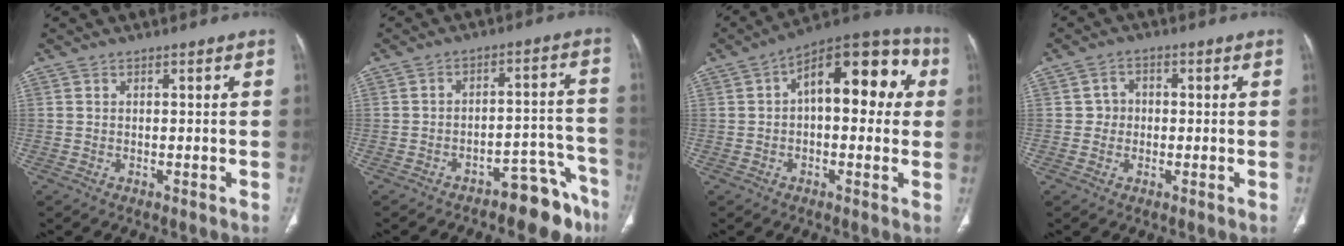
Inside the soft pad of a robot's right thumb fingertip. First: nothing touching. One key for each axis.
{"total": 10.2, "fx": -8.0, "fy": 4.1, "fz": 4.7, "tx": -0.018, "ty": 0.097, "tz": -0.113}
{"total": 17.3, "fx": 3.0, "fy": 8.7, "fz": 14.6, "tx": -0.155, "ty": 0.041, "tz": 0.032}
{"total": 3.2, "fx": -0.2, "fy": 3.1, "fz": 1.1, "tx": 0.003, "ty": 0.009, "tz": -0.010}